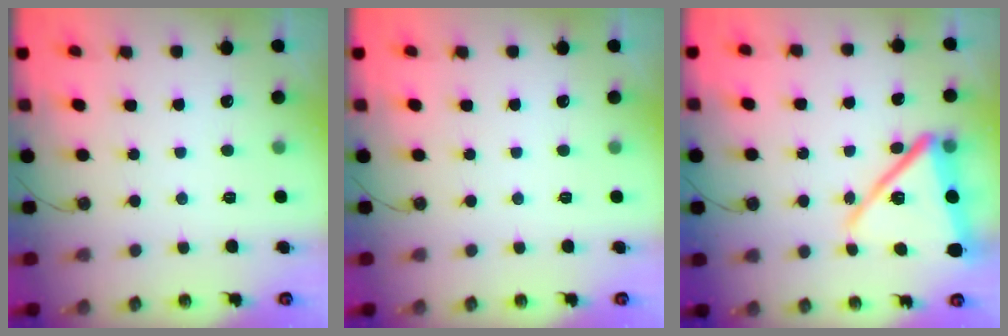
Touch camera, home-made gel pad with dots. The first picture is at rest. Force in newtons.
{"total": 0.0}
{"total": 17.4, "press": 16.9, "slide": 4.2}